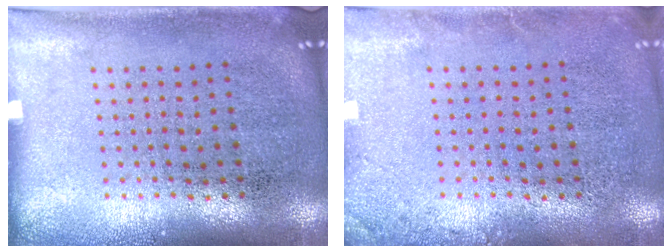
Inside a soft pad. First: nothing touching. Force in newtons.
{"total": 1.3, "press": 1.3, "slide": 0.2}